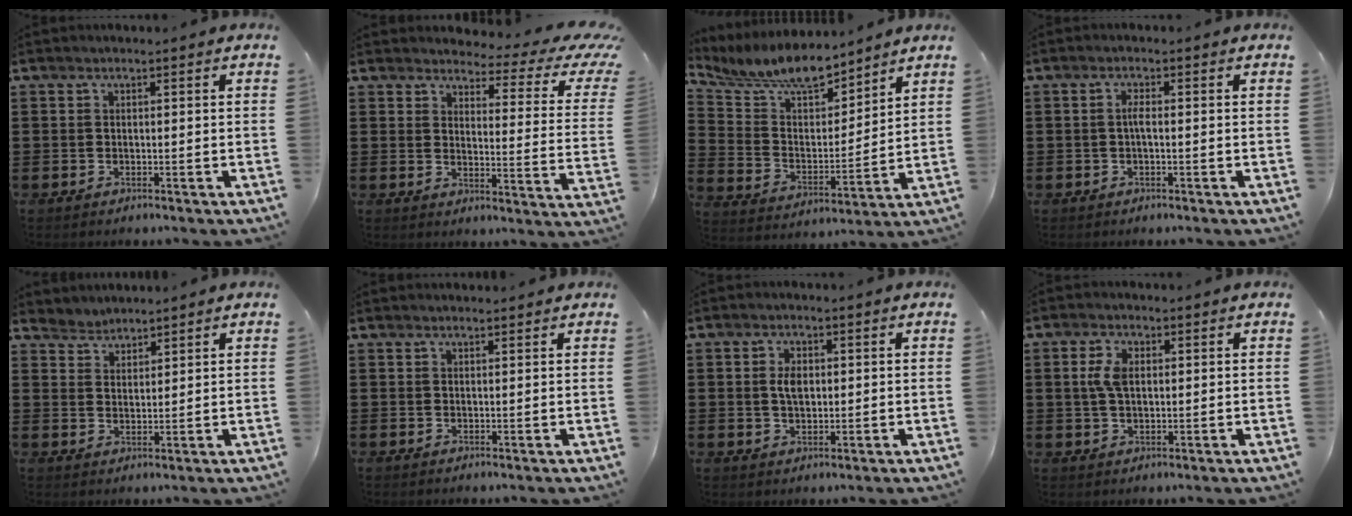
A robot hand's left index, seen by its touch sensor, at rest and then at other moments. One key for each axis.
{"total": 4.4, "fx": 3.4, "fy": 1.3, "fz": 2.4, "tx": -0.042, "ty": -0.029, "tz": 0.049}
{"total": 9.1, "fx": 8.2, "fy": 2.0, "fz": 3.4, "tx": -0.101, "ty": -0.042, "tz": 0.149}
{"total": 1.6, "fx": -0.2, "fy": 0.4, "fz": 1.5, "tx": -0.032, "ty": 0.003, "tz": -0.005}
{"total": 2.6, "fx": 2.5, "fy": 0.6, "fz": -0.7, "tx": 0.004, "ty": -0.004, "tz": 0.048}
{"total": 0.9, "fx": 0.9, "fy": 0.1, "fz": 0.1, "tx": -0.005, "ty": -0.001, "tz": 0.018}
{"total": 3.3, "fx": 0.6, "fy": 1.8, "fz": 2.6, "tx": -0.055, "ty": 0.010, "tz": 0.008}
{"total": 4.1, "fx": 0.8, "fy": 2.2, "fz": 3.4, "tx": -0.073, "ty": 0.010, "tz": 0.013}